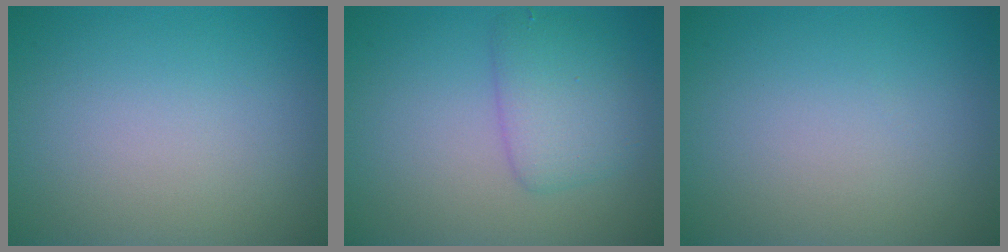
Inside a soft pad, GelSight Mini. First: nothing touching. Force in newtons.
{"total": 3.2, "press": 3.1, "slide": 0.1}
{"total": 0.0}